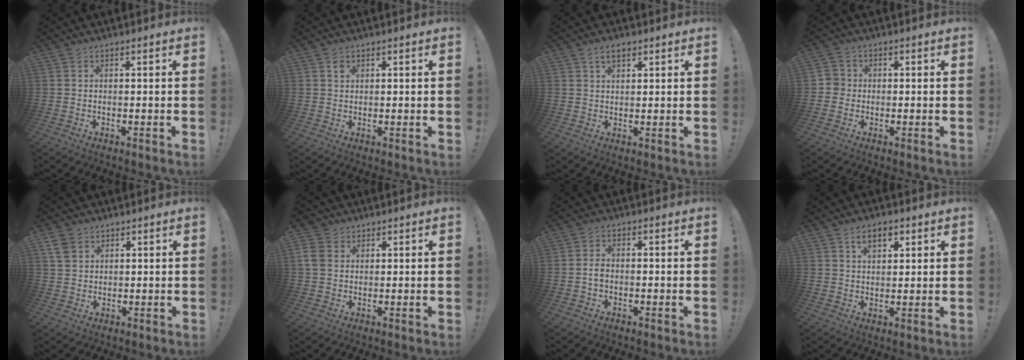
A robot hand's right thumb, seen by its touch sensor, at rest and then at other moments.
{"total": 1.3, "force": [0.7, 1.1, 0.3], "torque": [0.002, -0.001, 0.011]}
{"total": 3.2, "force": [1.8, 1.6, 2.1], "torque": [-0.037, -0.001, 0.032]}
{"total": 3.1, "force": [-0.8, 2.9, 0.8], "torque": [-0.015, 0.010, -0.013]}
{"total": 6.3, "force": [3.4, 4.9, 2.0], "torque": [-0.030, -0.014, 0.069]}
{"total": 5.6, "force": [1.9, 4.3, 3.0], "torque": [-0.067, 0.004, 0.041]}
{"total": 2.0, "force": [-0.6, 1.3, 1.3], "torque": [-0.023, 0.008, -0.010]}
{"total": 5.1, "force": [2.6, 2.9, 3.3], "torque": [-0.049, -0.002, 0.045]}